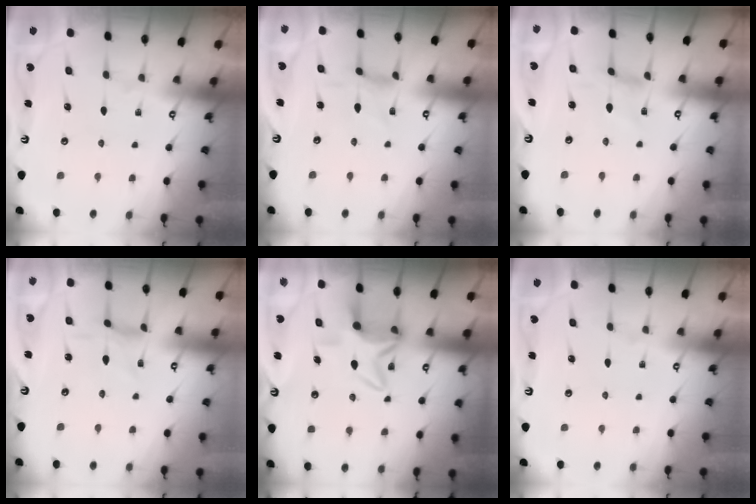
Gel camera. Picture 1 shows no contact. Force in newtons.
{"total": 0.8, "press": 0.8, "slide": 0.2}
{"total": 0.0}
{"total": 0.9, "press": 0.9, "slide": 0.2}
{"total": 6.9, "press": 6.9, "slide": 0.6}
{"total": 0.0}